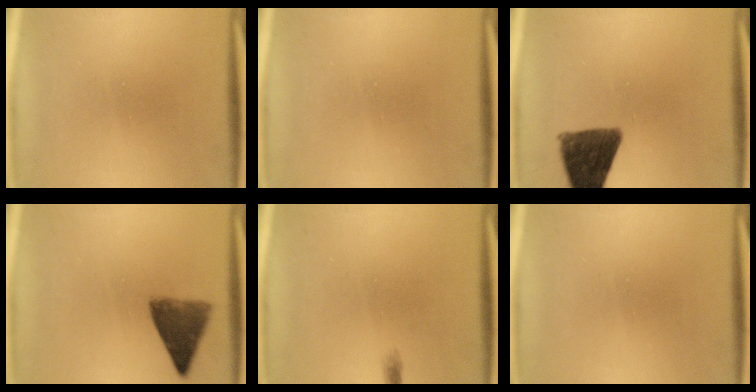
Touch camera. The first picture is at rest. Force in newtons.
{"total": 0.0}
{"total": 11.4}
{"total": 6.7}
{"total": 0.6}
{"total": 0.0}